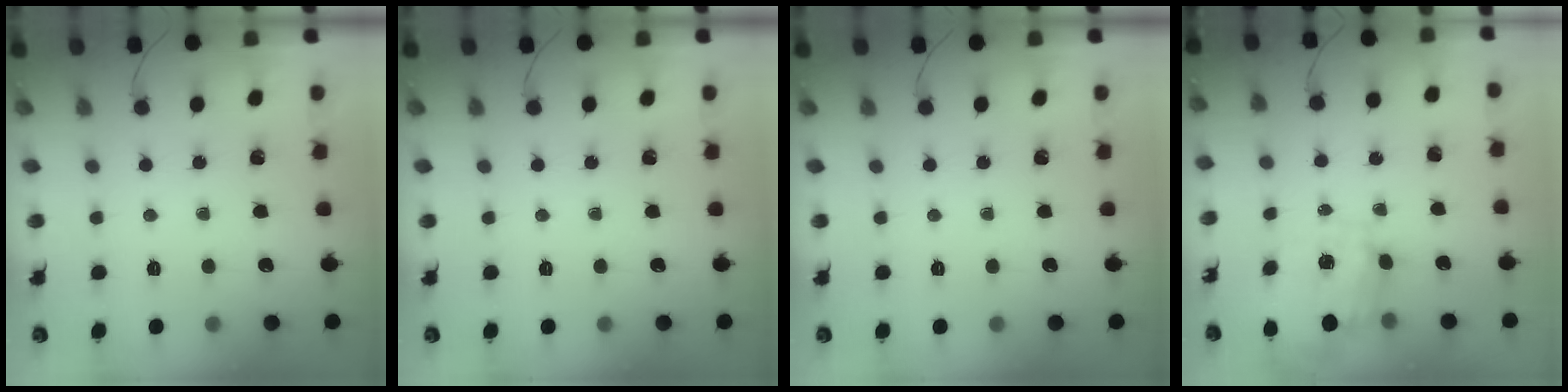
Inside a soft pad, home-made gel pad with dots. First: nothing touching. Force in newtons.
{"total": 0.0}
{"total": 0.0}
{"total": 2.9, "press": 2.7, "slide": 1.1}